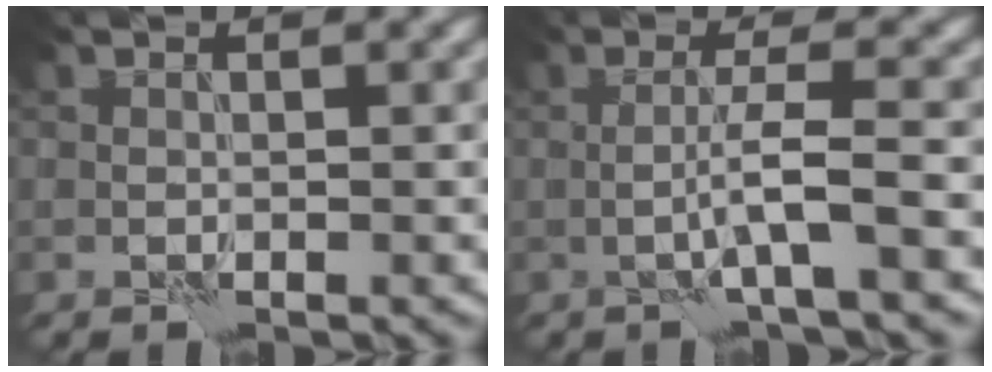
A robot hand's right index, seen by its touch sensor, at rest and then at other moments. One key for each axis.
{"total": 3.5, "fx": -1.1, "fy": 0.1, "fz": 3.3, "tx": -0.058, "ty": 0.011, "tz": -0.030}